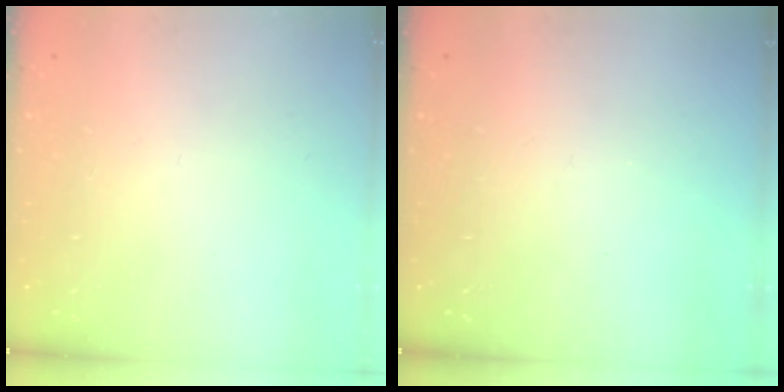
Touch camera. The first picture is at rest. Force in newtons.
{"total": 0.0}